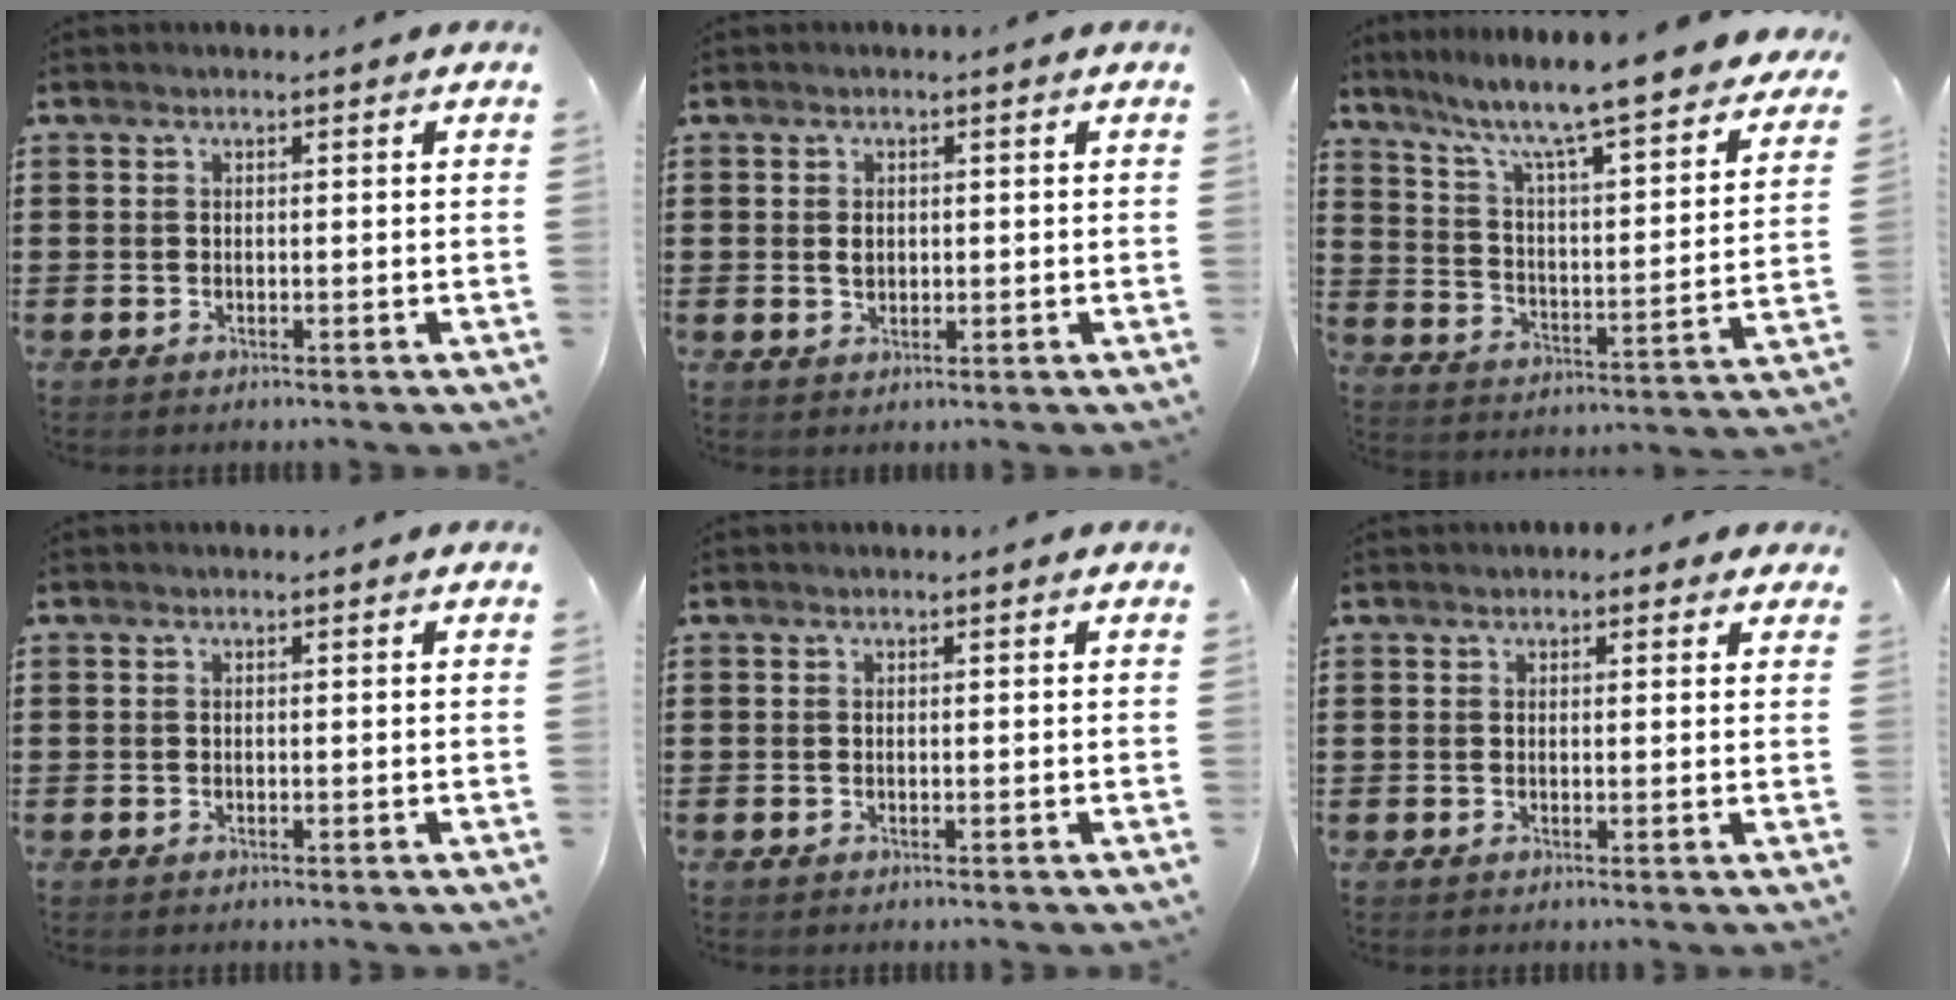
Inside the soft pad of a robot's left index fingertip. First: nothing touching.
{"total": 1.4, "force": [0.2, 1.1, 0.9], "torque": [-0.021, 0.007, 0.003]}
{"total": 8.0, "force": [7.0, -0.4, 3.9], "torque": [-0.107, -0.060, 0.110]}
{"total": 0.0}
{"total": 0.0}
{"total": 1.3, "force": [1.0, 0.7, 0.3], "torque": [-0.010, 0.007, 0.018]}